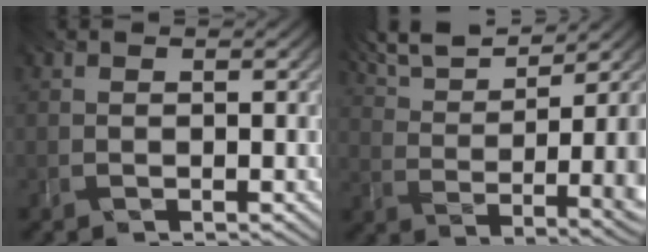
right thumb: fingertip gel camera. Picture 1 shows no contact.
{"total": 10.2, "force": [5.6, 2.8, 8.0], "torque": [-0.150, 0.021, 0.107]}